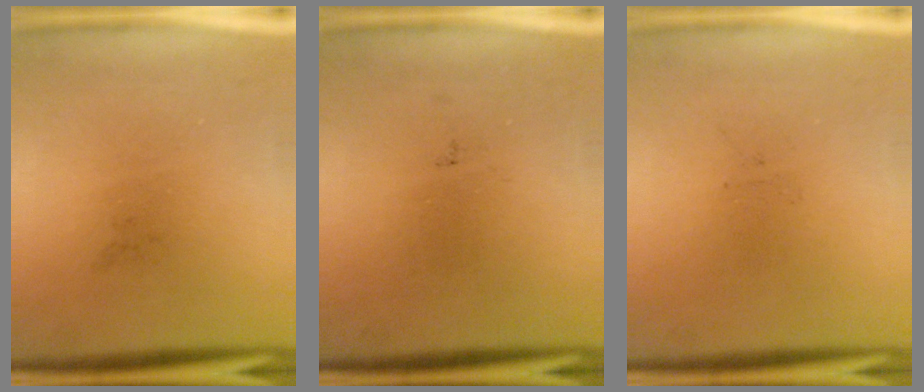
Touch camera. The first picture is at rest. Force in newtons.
{"total": 0.0}
{"total": 0.0}